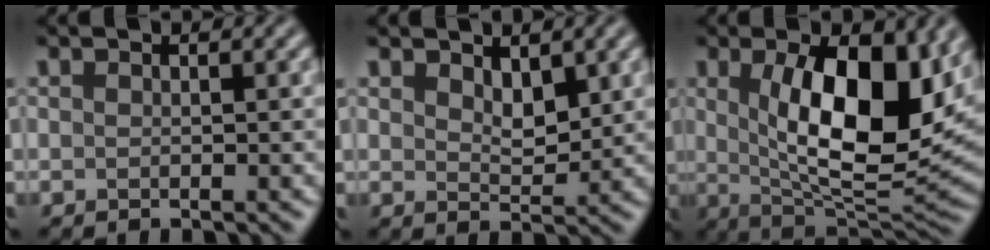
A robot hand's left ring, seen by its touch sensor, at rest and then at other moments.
{"total": 2.5, "force": [1.4, 1.3, 1.6], "torque": [-0.030, -0.007, 0.028]}
{"total": 11.7, "force": [2.2, 4.7, 10.5], "torque": [-0.157, -0.006, 0.040]}